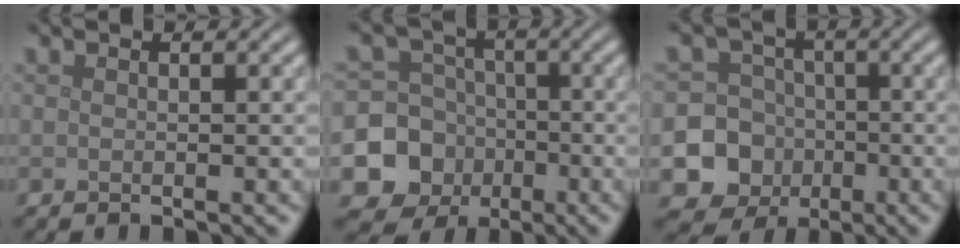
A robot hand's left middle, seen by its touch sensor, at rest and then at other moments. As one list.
[{"total": 9.7, "force": [-3.4, 8.9, 1.9], "torque": [-0.035, -0.021, -0.087]}, {"total": 13.5, "force": [-4.7, 12.4, 2.0], "torque": [-0.059, -0.032, -0.090]}]